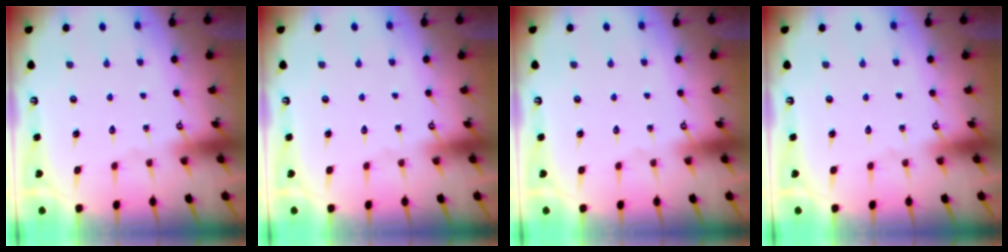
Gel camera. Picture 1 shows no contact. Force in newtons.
{"total": 0.0}
{"total": 0.0}
{"total": 0.0}